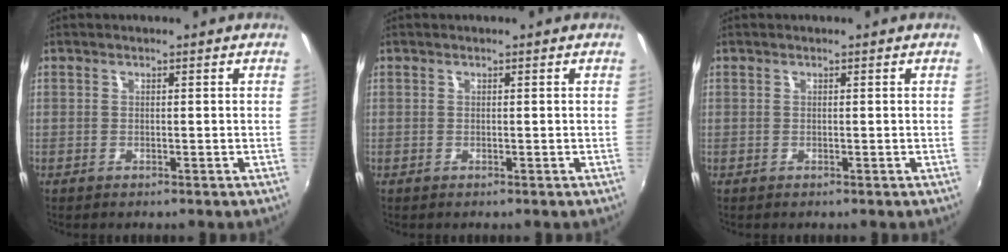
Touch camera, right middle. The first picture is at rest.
{"total": 0.0}
{"total": 0.0}